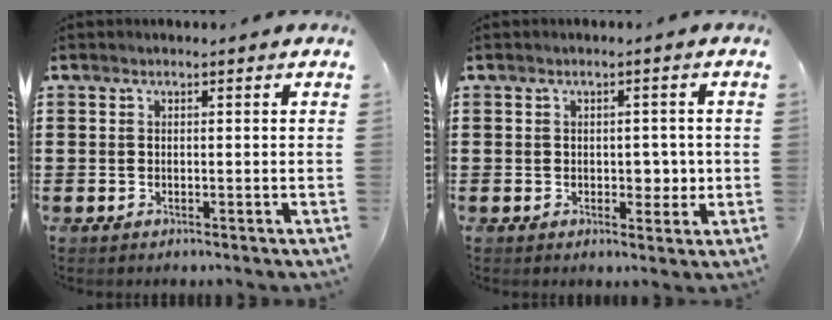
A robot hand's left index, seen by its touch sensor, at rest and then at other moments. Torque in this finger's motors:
{"motor_torque": [0.08, 0.04, 0.04, 0.01]}